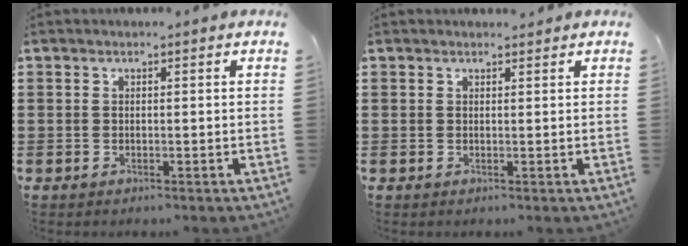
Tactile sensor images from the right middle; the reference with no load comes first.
{"total": 0.8, "force": [0.7, 0.4, 0.0], "torque": [0.006, -0.003, 0.012]}